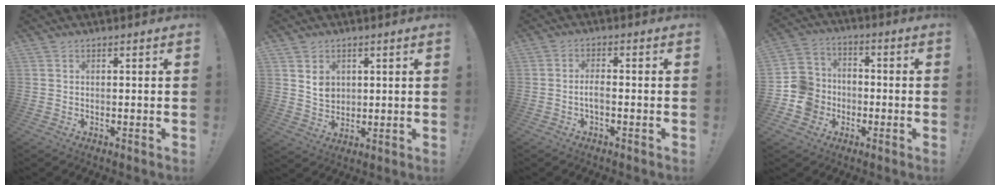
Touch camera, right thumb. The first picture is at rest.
{"total": 5.4, "force": [2.6, 4.4, 1.8], "torque": [-0.024, -0.013, 0.049]}
{"total": 2.9, "force": [-1.0, 0.9, 2.6], "torque": [-0.058, 0.000, -0.022]}
{"total": 11.9, "force": [-4.1, 10.5, 3.6], "torque": [-0.073, 0.044, -0.069]}